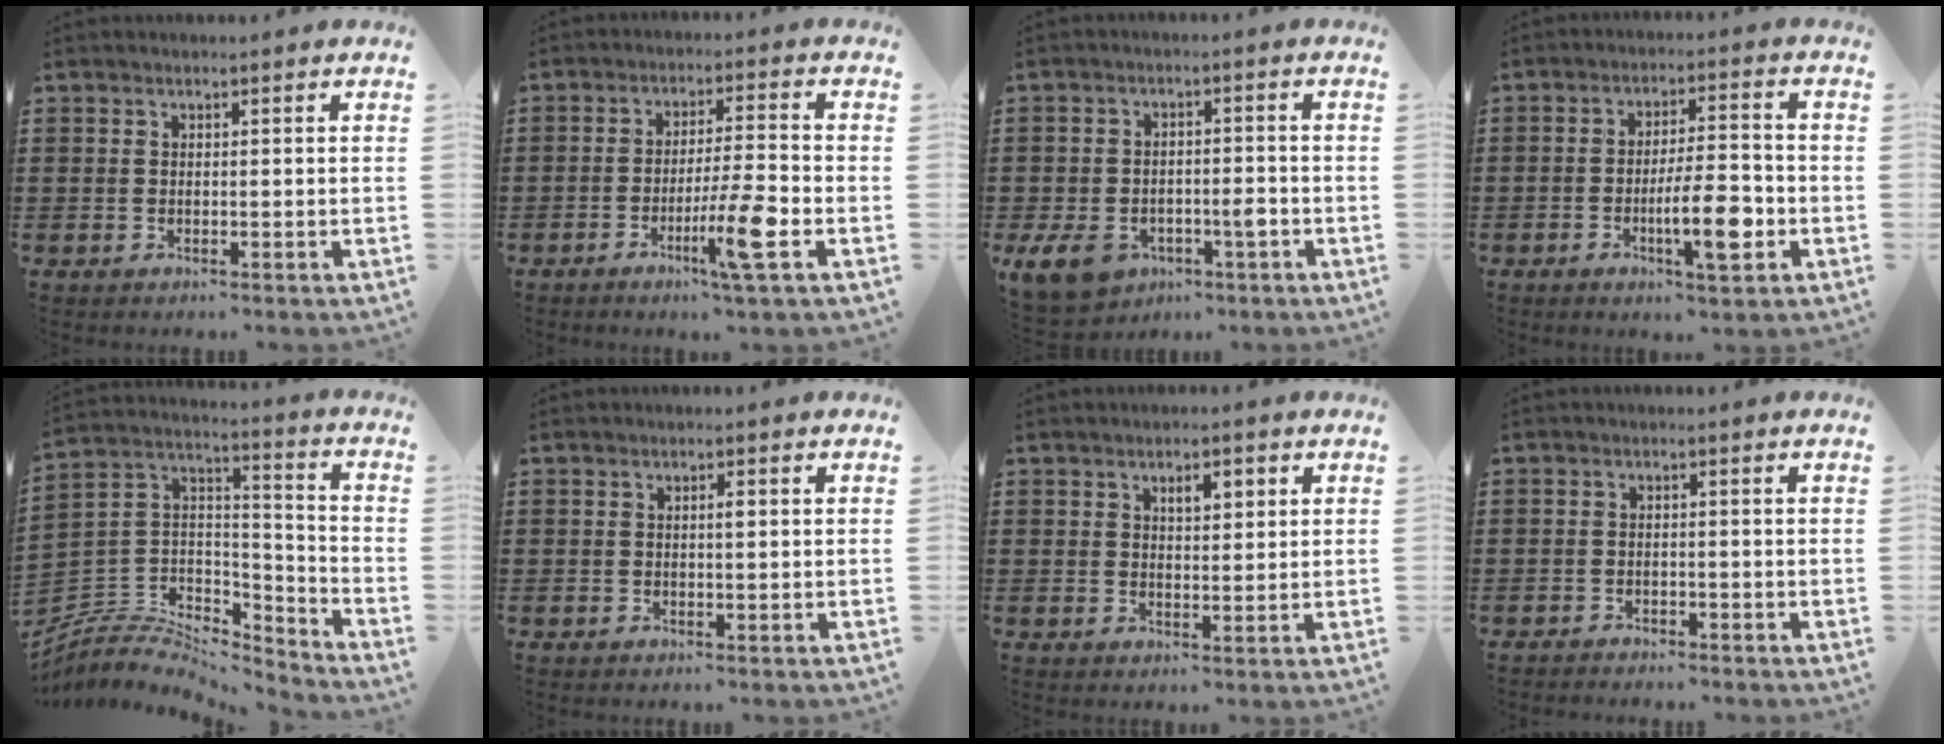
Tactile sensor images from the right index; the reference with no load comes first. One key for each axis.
{"total": 8.7, "fx": -3.5, "fy": 0.2, "fz": 8.0, "tx": -0.141, "ty": -0.010, "tz": -0.064}
{"total": 6.6, "fx": -3.5, "fy": 3.9, "fz": 4.1, "tx": -0.097, "ty": 0.006, "tz": -0.066}
{"total": 8.6, "fx": -2.8, "fy": 2.1, "fz": 7.9, "tx": -0.138, "ty": -0.002, "tz": -0.047}
{"total": 5.5, "fx": -5.0, "fy": 2.1, "fz": 1.0, "tx": -0.042, "ty": -0.004, "tz": -0.107}
{"total": 1.1, "fx": 0.2, "fy": 0.3, "fz": 1.1, "tx": -0.021, "ty": 0.002, "tz": 0.002}
{"total": 3.0, "fx": 1.3, "fy": 1.2, "fz": 2.4, "tx": -0.034, "ty": 0.000, "tz": 0.017}
{"total": 1.2, "fx": -1.2, "fy": 0.2, "fz": -0.1, "tx": -0.003, "ty": 0.003, "tz": -0.026}